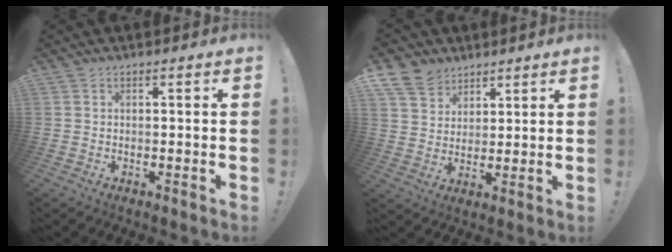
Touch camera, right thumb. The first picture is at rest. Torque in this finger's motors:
{"motor_torque": [0.06, 0.06, 0.13, 0.08, 0.01]}